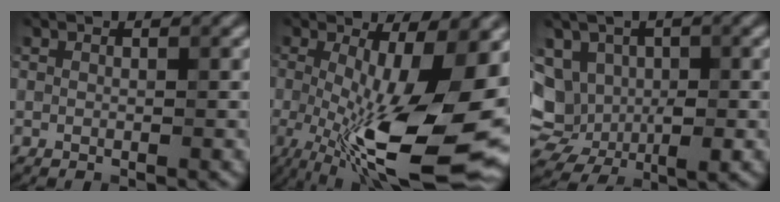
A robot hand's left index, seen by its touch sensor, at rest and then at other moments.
{"total": 15.3, "force": [-2.6, 5.2, 14.2], "torque": [-0.226, -0.016, -0.041]}
{"total": 7.8, "force": [0.2, 6.2, 4.8], "torque": [-0.074, -0.002, -0.006]}